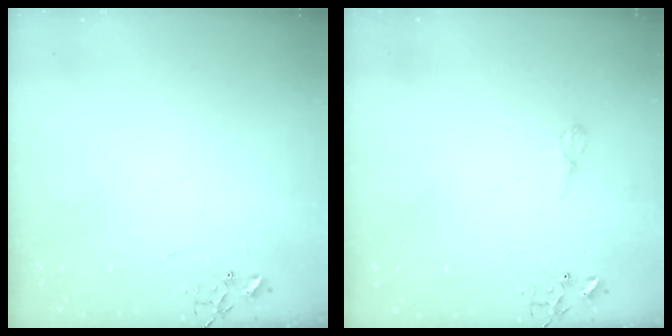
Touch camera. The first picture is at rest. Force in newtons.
{"total": 7.3, "press": 7.3, "slide": 0.9}